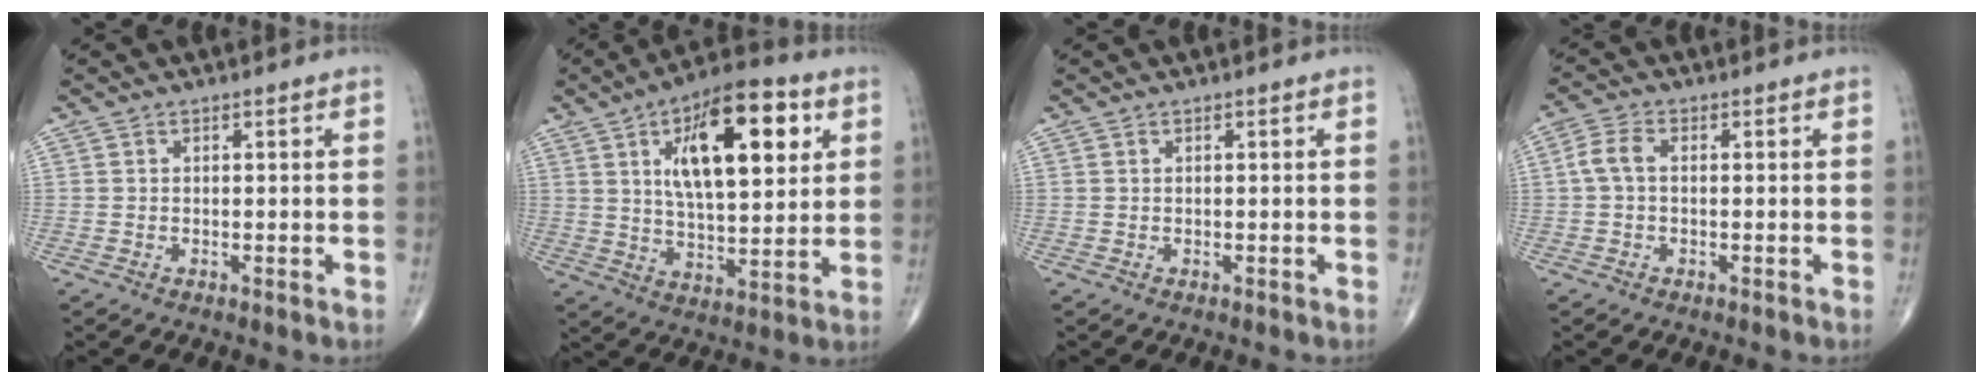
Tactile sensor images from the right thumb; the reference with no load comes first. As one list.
[{"total": 19.9, "force": [6.8, 8.4, 16.7], "torque": [-0.237, -0.013, 0.108]}, {"total": 0.0}, {"total": 3.9, "force": [0.1, 2.3, 3.1], "torque": [-0.069, 0.013, -0.003]}]